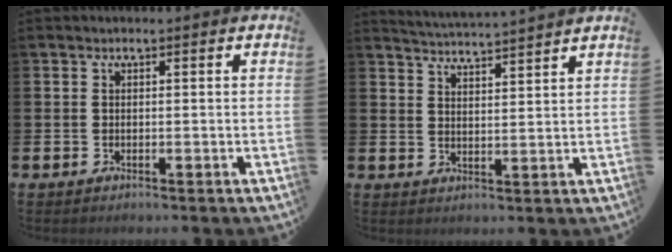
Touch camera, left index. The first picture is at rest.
{"total": 4.4, "force": [4.3, -0.9, 0.0], "torque": [-0.015, -0.028, 0.076]}